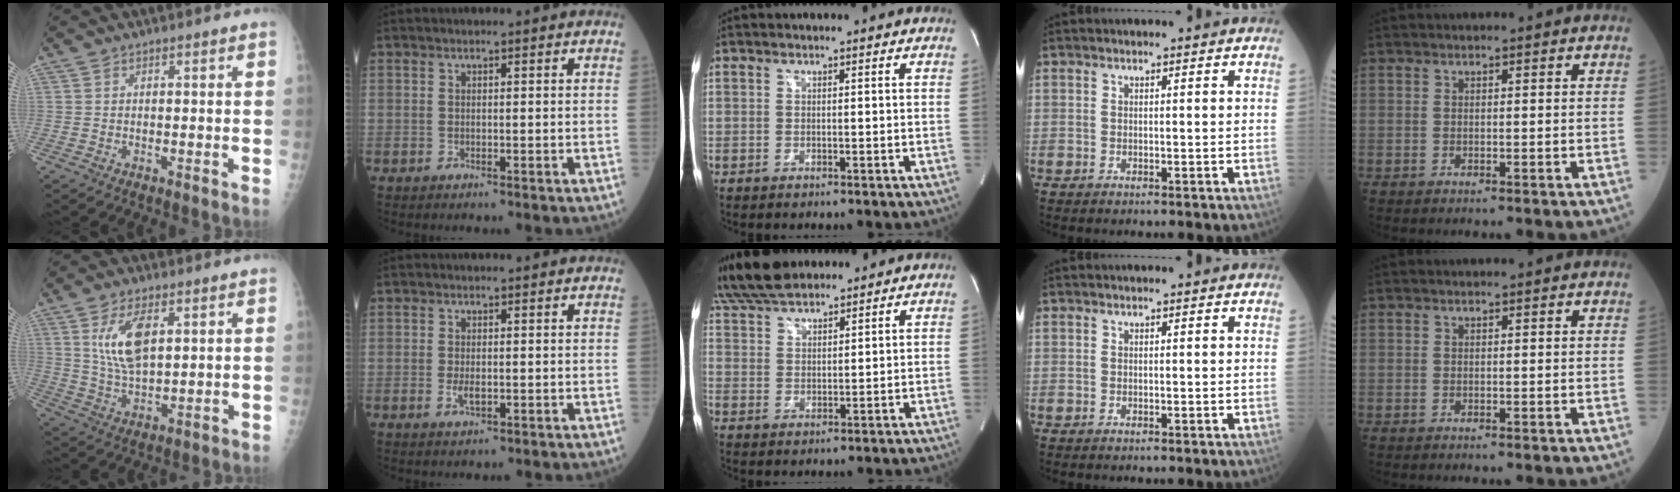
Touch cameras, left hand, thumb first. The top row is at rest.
{"thumb": {"total": 9.5, "force": [3.2, 4.4, 7.7], "torque": [-0.139, -0.015, 0.068]}, "index": {"total": 1.6, "force": [-0.3, 0.7, 1.4], "torque": [-0.029, -0.005, -0.004]}, "middle": {"total": 11.1, "force": [9.7, 3.0, 4.7], "torque": [-0.093, 0.036, 0.182]}}